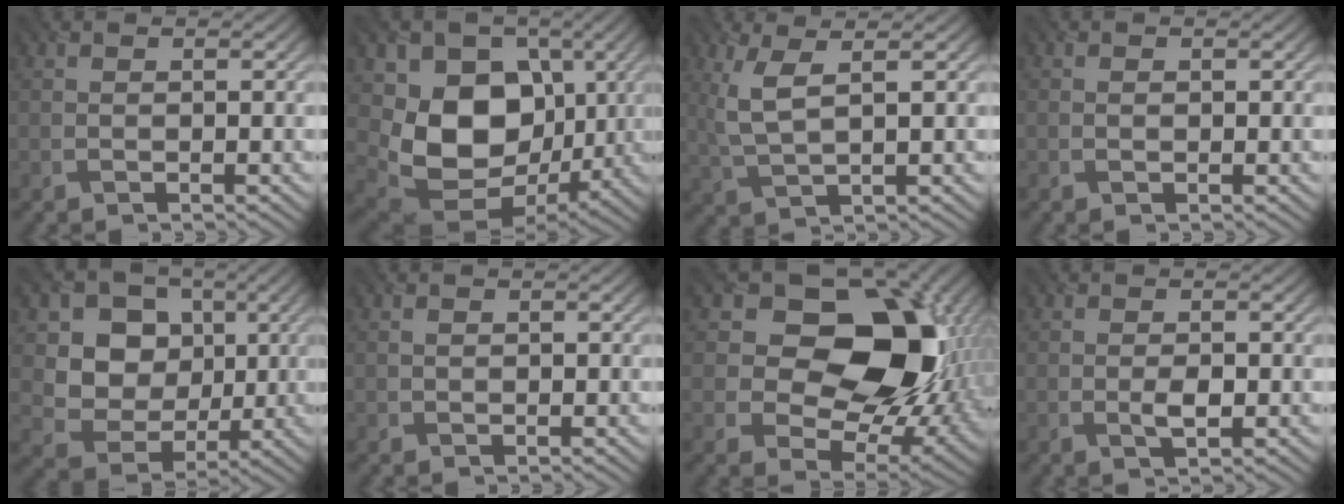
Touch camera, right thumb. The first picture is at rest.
{"total": 13.4, "force": [0.7, 10.4, 8.5], "torque": [-0.161, -0.029, 0.014]}
{"total": 4.9, "force": [2.0, 1.4, 4.2], "torque": [-0.106, 0.001, 0.047]}
{"total": 0.6, "force": [0.1, 0.4, 0.5], "torque": [-0.009, -0.001, 0.001]}
{"total": 9.9, "force": [2.5, 8.6, 4.3], "torque": [-0.106, -0.004, 0.055]}
{"total": 0.8, "force": [0.2, 0.7, 0.4], "torque": [-0.009, -0.002, 0.003]}
{"total": 17.9, "force": [3.7, 12.6, 12.2], "torque": [-0.186, -0.003, 0.079]}
{"total": 2.1, "force": [-0.4, 1.0, 1.9], "torque": [-0.035, -0.001, -0.007]}